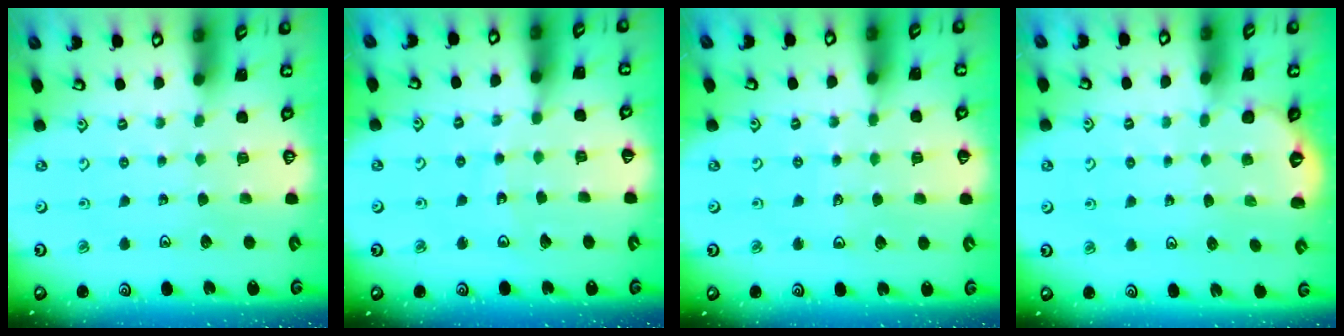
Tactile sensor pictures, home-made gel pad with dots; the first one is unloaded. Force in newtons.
{"total": 7.6, "press": 7.6, "slide": 0.9}
{"total": 3.7, "press": 3.5, "slide": 1.2}
{"total": 1.9, "press": 0.7, "slide": 1.8}